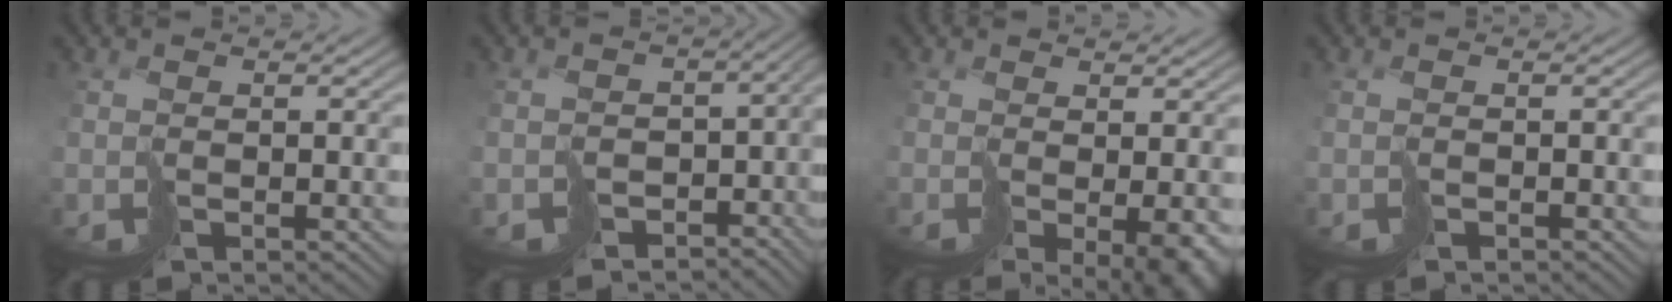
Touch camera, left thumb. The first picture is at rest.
{"total": 6.4, "force": [-4.0, 4.2, 2.6], "torque": [-0.036, -0.033, -0.051]}
{"total": 6.5, "force": [-2.0, 2.5, 5.7], "torque": [-0.095, -0.028, -0.013]}
{"total": 0.7, "force": [-0.7, 0.2, 0.0], "torque": [0.006, -0.001, -0.013]}